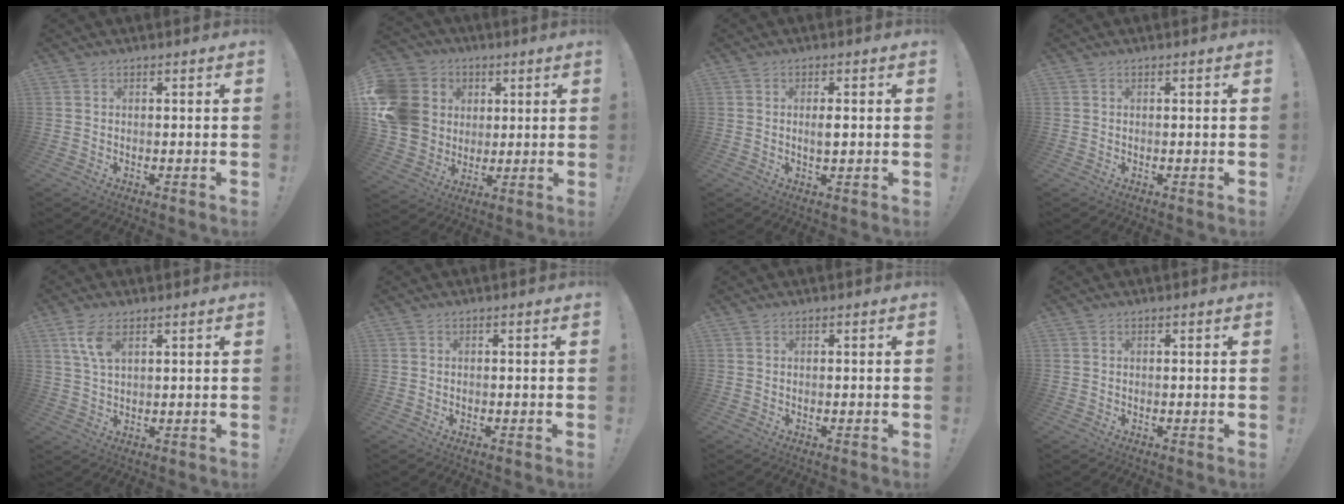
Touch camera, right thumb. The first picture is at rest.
{"total": 16.1, "force": [2.1, 14.5, 6.8], "torque": [-0.122, 0.006, 0.059]}
{"total": 2.6, "force": [-0.1, 1.0, 2.5], "torque": [-0.034, -0.004, -0.005]}
{"total": 0.0}
{"total": 6.4, "force": [3.0, 2.9, 5.0], "torque": [-0.101, -0.006, 0.054]}
{"total": 0.0}
{"total": 0.0}
{"total": 0.0}